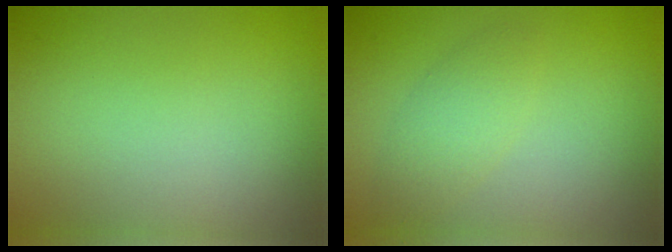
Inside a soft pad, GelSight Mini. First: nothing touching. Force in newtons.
{"total": 2.5, "press": 2.5, "slide": 0.1}